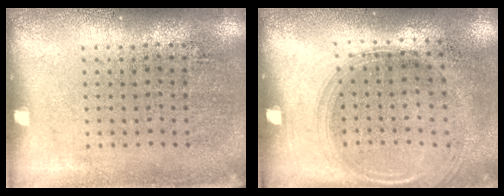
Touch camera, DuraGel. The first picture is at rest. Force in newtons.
{"total": 1.4, "press": 1.2, "slide": 0.7}